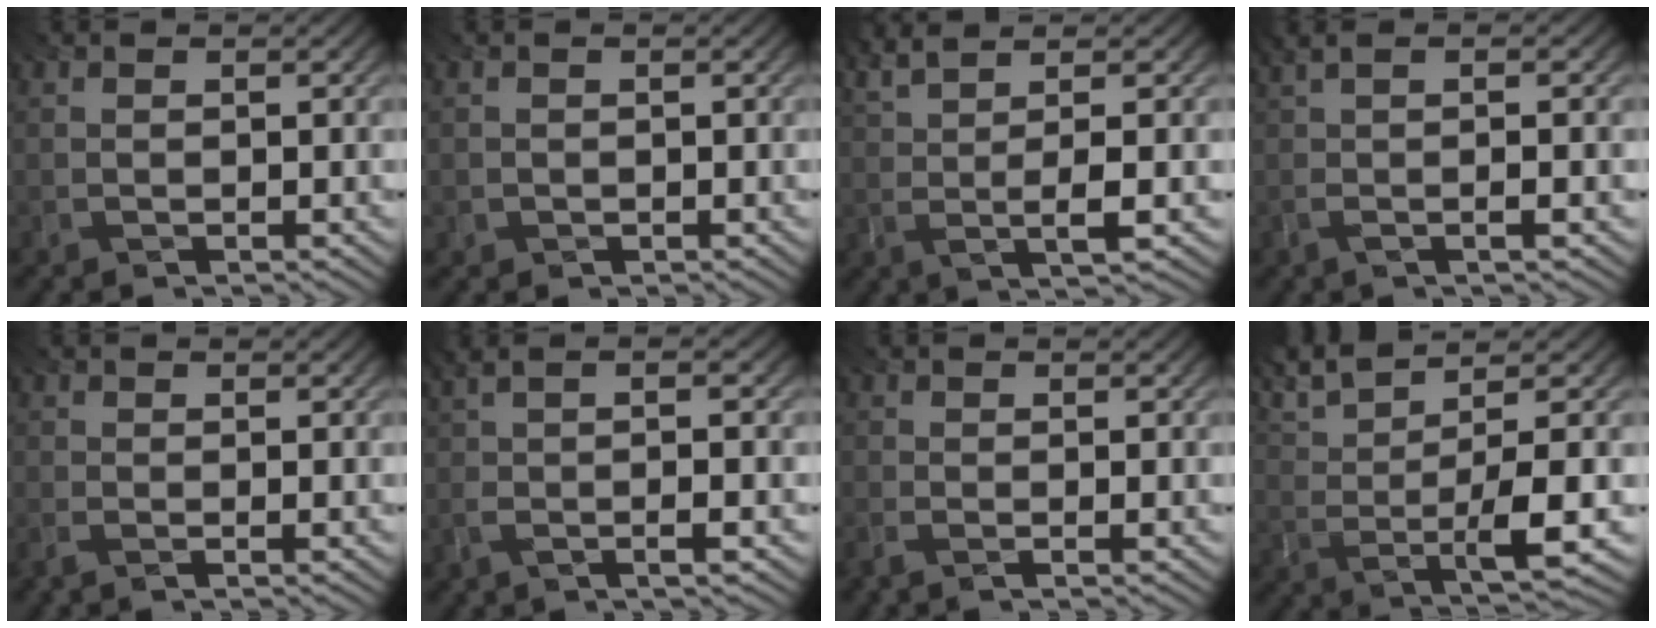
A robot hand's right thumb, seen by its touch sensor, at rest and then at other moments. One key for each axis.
{"total": 0.6, "fx": -0.2, "fy": 0.6, "fz": -0.1, "tx": -0.002, "ty": 0.004, "tz": 0.003}
{"total": 5.6, "fx": 2.1, "fy": 0.8, "fz": 5.1, "tx": -0.092, "ty": 0.014, "tz": 0.029}
{"total": 3.2, "fx": -0.5, "fy": 0.2, "fz": 3.2, "tx": -0.053, "ty": 0.012, "tz": -0.017}
{"total": 0.7, "fx": -0.4, "fy": 0.3, "fz": 0.5, "tx": -0.009, "ty": 0.007, "tz": -0.010}
{"total": 4.5, "fx": -1.1, "fy": 0.4, "fz": 4.3, "tx": -0.072, "ty": 0.015, "tz": -0.025}
{"total": 1.0, "fx": -0.7, "fy": 0.4, "fz": 0.6, "tx": -0.014, "ty": 0.004, "tz": -0.018}
{"total": 7.7, "fx": 3.0, "fy": 1.5, "fz": 7.0, "tx": -0.128, "ty": 0.012, "tz": 0.057}